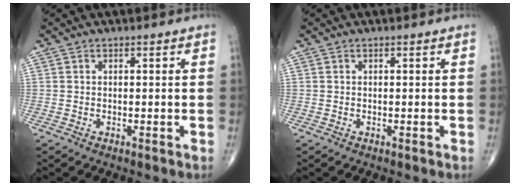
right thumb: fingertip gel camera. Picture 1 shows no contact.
{"total": 0.0}